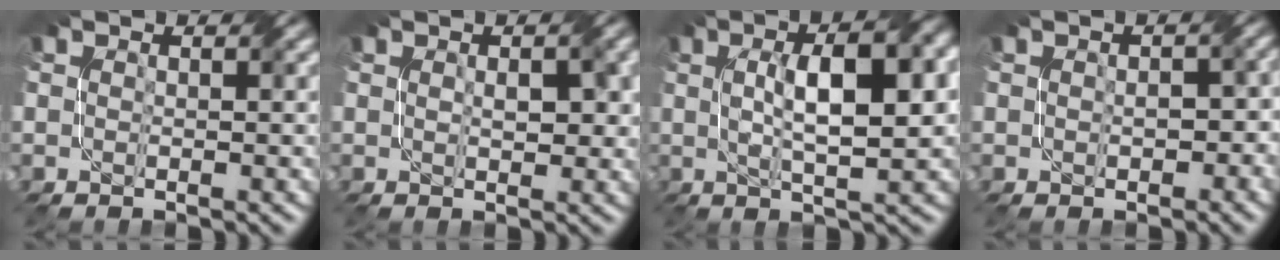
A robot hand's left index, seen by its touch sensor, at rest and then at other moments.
{"total": 2.4, "force": [0.6, 1.2, 2.0], "torque": [-0.029, 0.005, 0.017]}
{"total": 9.0, "force": [2.0, 2.5, 8.4], "torque": [-0.118, 0.017, 0.035]}
{"total": 3.0, "force": [-0.3, 2.2, 1.9], "torque": [0.000, 0.009, 0.014]}